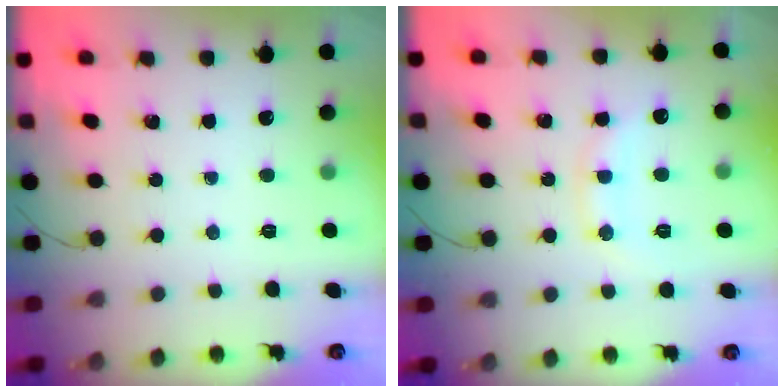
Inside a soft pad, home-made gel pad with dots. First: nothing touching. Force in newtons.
{"total": 10.5, "press": 10.5, "slide": 0.9}